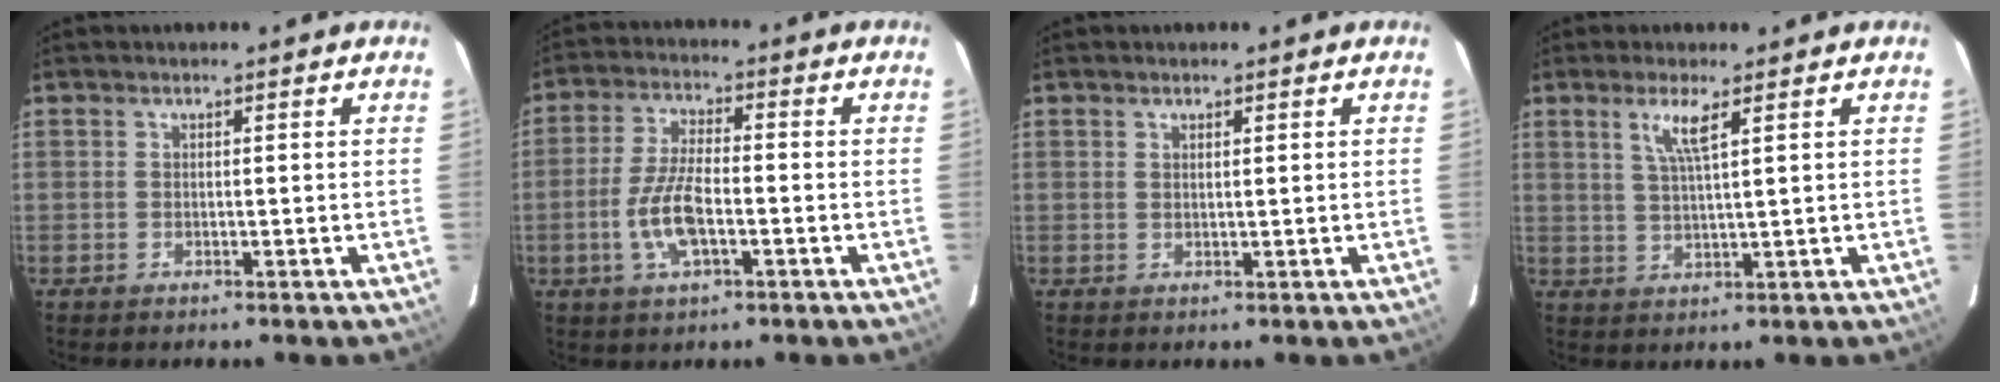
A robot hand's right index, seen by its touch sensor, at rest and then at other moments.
{"total": 8.7, "force": [-2.7, 3.1, 7.7], "torque": [-0.161, 0.000, -0.052]}
{"total": 0.8, "force": [0.6, 0.2, 0.4], "torque": [-0.006, 0.000, 0.011]}
{"total": 4.3, "force": [2.3, 0.0, 3.7], "torque": [-0.074, -0.003, 0.045]}